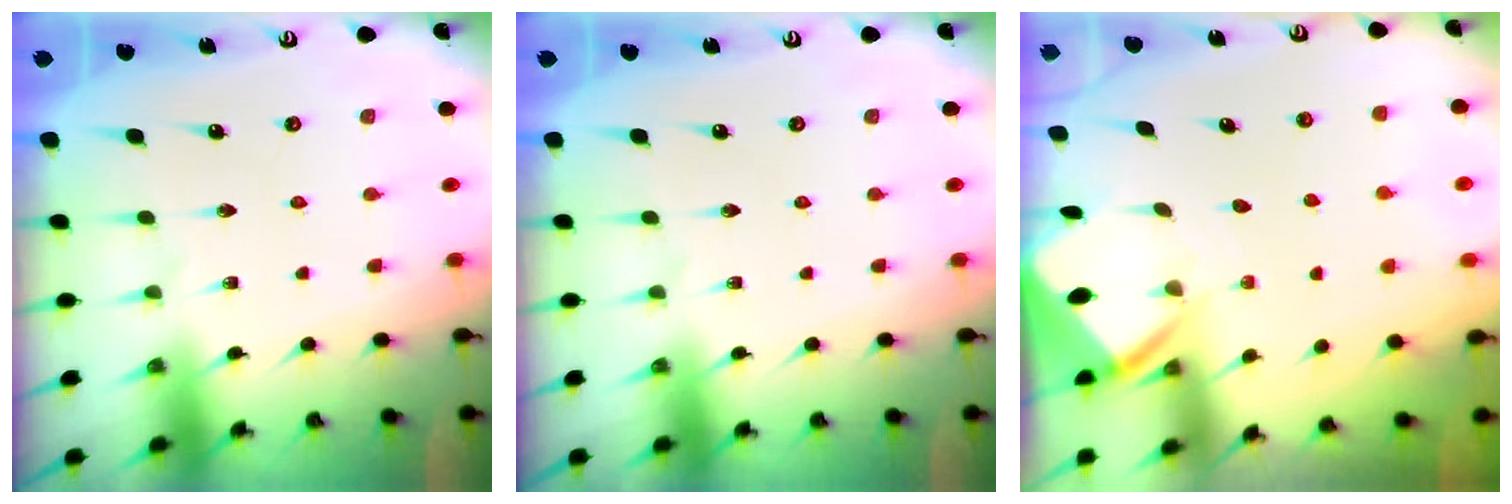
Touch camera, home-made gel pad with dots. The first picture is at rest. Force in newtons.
{"total": 0.0}
{"total": 3.3, "press": 3.3, "slide": 0.3}